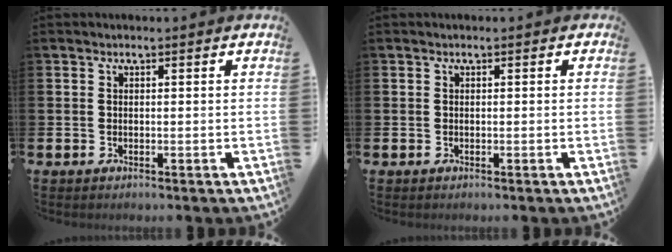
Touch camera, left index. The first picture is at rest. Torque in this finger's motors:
{"motor_torque": [0.66, -1.21, -0.04, 0.00]}